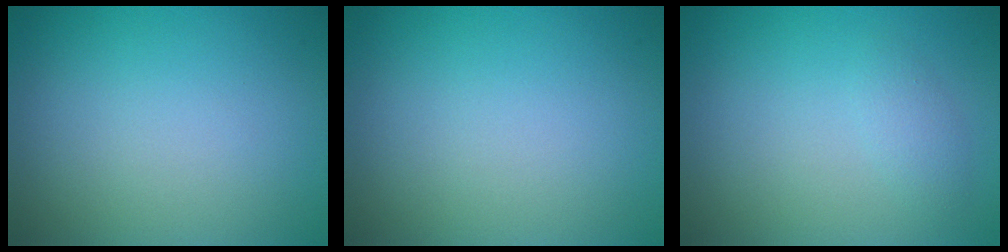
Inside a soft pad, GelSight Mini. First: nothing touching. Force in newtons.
{"total": 0.0}
{"total": 2.3, "press": 2.3, "slide": 0.2}